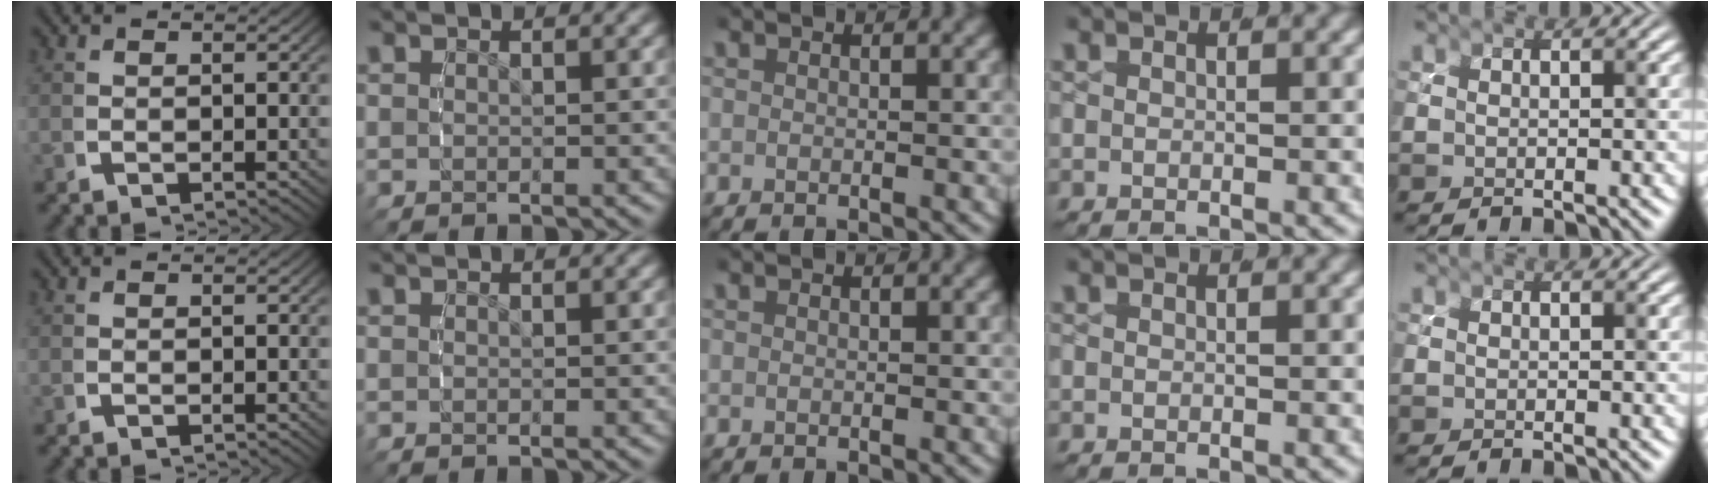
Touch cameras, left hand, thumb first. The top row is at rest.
{}